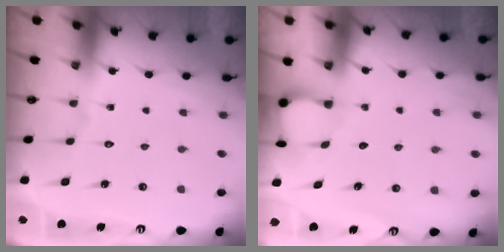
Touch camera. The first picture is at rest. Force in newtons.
{"total": 3.1, "press": 3.1, "slide": 0.4}